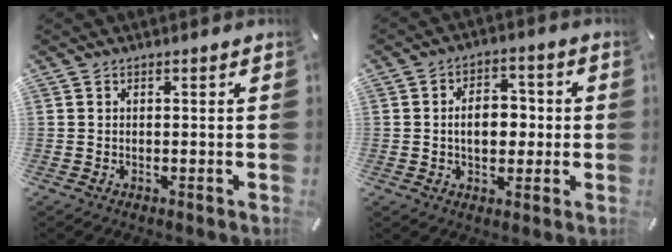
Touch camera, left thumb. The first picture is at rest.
{"total": 8.6, "force": [-0.3, 6.0, 6.1], "torque": [-0.091, 0.003, -0.010]}